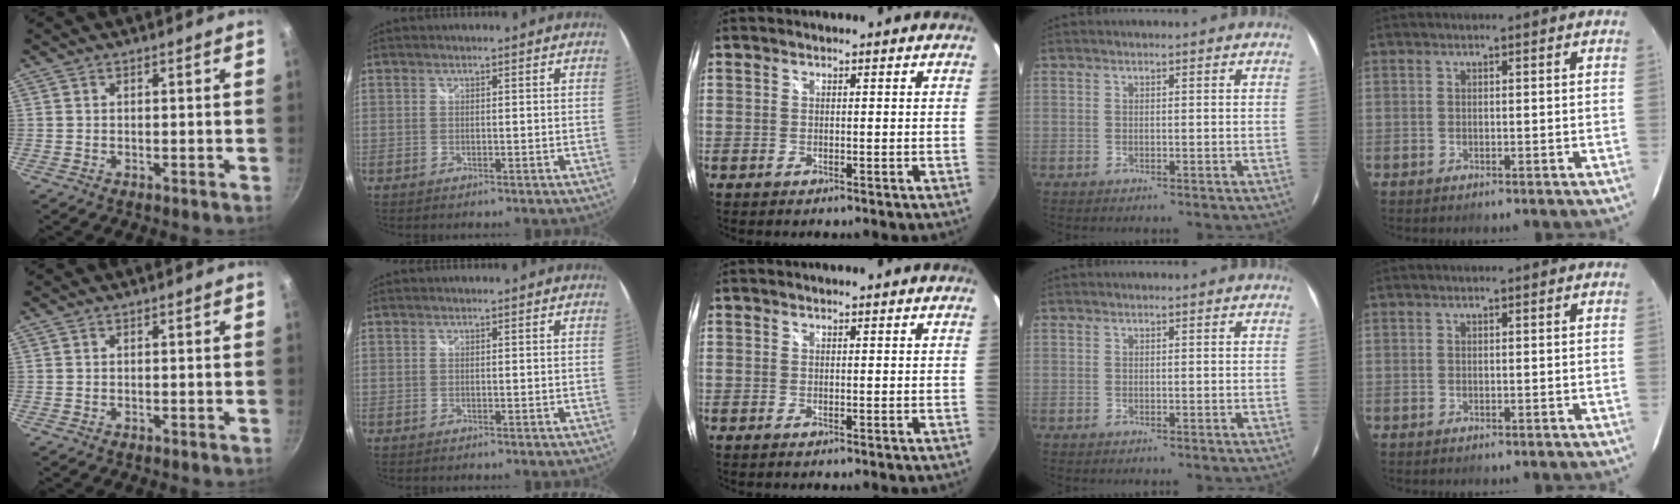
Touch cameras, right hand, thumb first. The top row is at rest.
{}